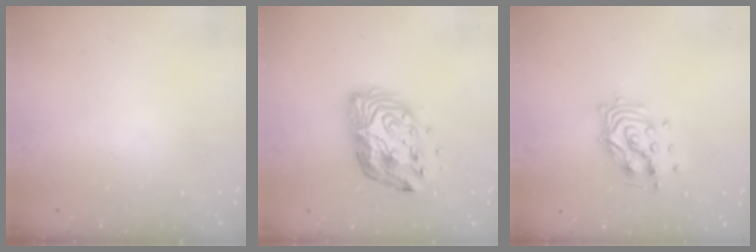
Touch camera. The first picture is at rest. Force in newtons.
{"total": 12.9, "press": 12.9, "slide": 0.9}
{"total": 10.8, "press": 10.7, "slide": 1.1}